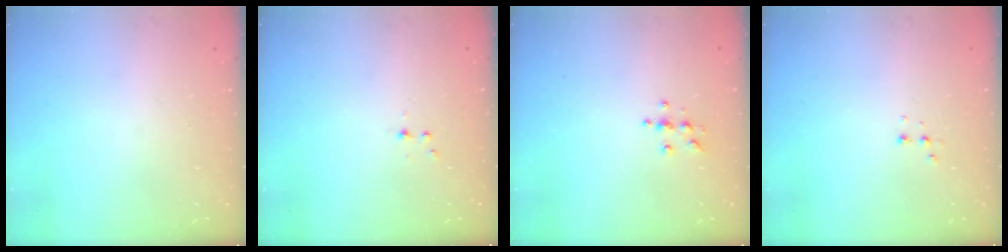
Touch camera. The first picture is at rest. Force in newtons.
{"total": 2.8, "press": 2.4, "slide": 1.5}
{"total": 5.0, "press": 4.9, "slide": 0.6}
{"total": 2.9, "press": 2.8, "slide": 1.0}